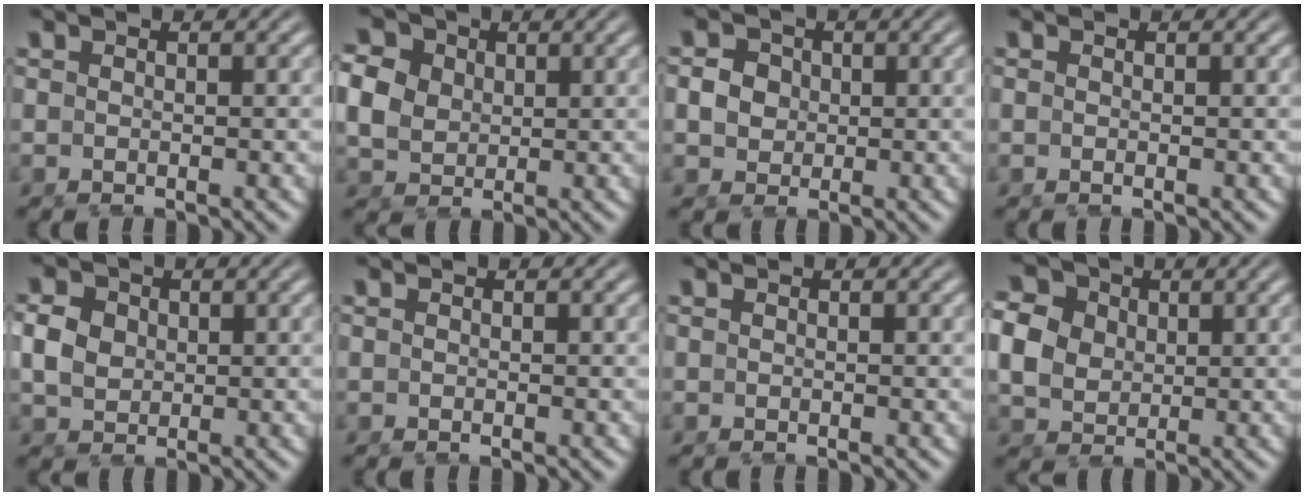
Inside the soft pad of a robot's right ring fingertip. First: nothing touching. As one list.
[{"total": 6.5, "force": [1.6, 5.6, 2.9], "torque": [-0.072, -0.007, 0.031]}, {"total": 2.7, "force": [0.5, 2.4, 1.0], "torque": [-0.025, -0.013, 0.017]}, {"total": 0.0}, {"total": 3.3, "force": [0.5, 2.8, 1.6], "torque": [-0.041, -0.010, 0.019]}, {"total": 0.0}, {"total": 0.0}, {"total": 8.1, "force": [2.1, 6.9, 3.7], "torque": [-0.087, -0.005, 0.035]}]